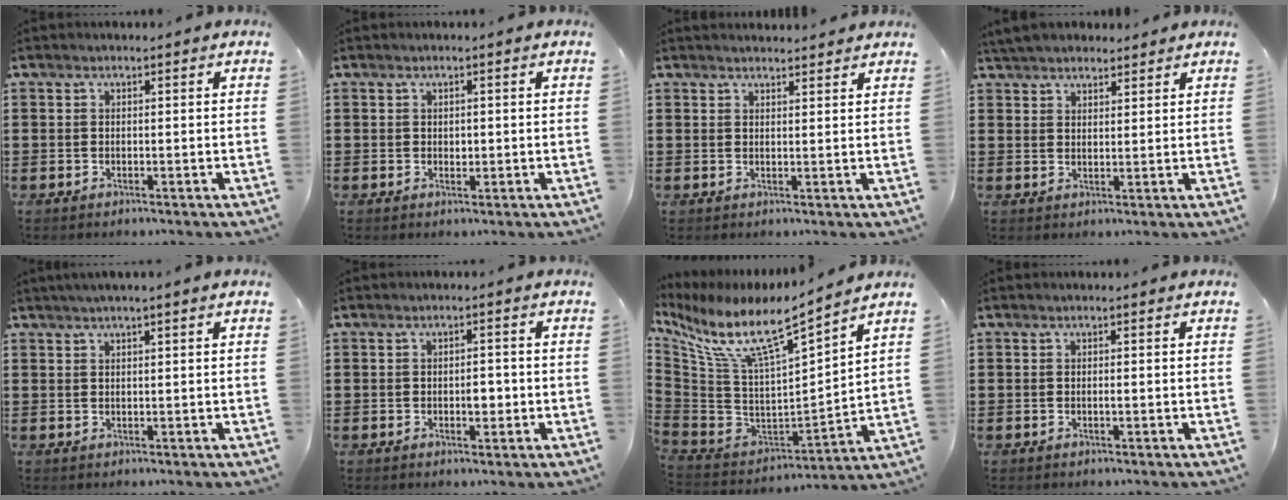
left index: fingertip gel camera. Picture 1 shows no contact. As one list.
[{"total": 0.9, "force": [0.3, 0.6, 0.6], "torque": [-0.013, 0.005, 0.006]}, {"total": 1.6, "force": [1.6, 0.1, 0.1], "torque": [-0.006, 0.001, 0.031]}, {"total": 3.8, "force": [3.6, 0.9, 0.7], "torque": [-0.024, -0.004, 0.070]}, {"total": 1.6, "force": [1.2, -0.3, 1.1], "torque": [-0.021, -0.002, 0.022]}, {"total": 2.5, "force": [-0.3, 1.3, 2.2], "torque": [-0.033, -0.002, -0.009]}, {"total": 9.7, "force": [6.7, 1.6, 6.9], "torque": [-0.160, -0.060, 0.110]}, {"total": 0.6, "force": [0.0, 0.0, 0.6], "torque": [-0.010, -0.004, 0.001]}]